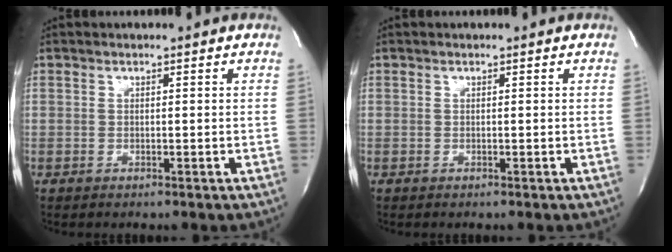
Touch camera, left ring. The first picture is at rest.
{"total": 0.0}